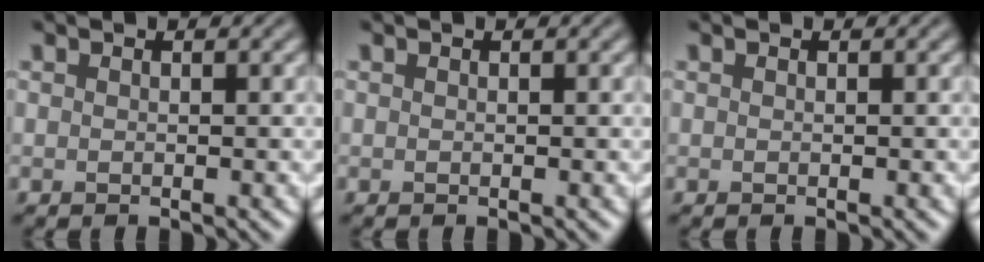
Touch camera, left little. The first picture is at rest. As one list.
[{"total": 0.0}, {"total": 0.0}]